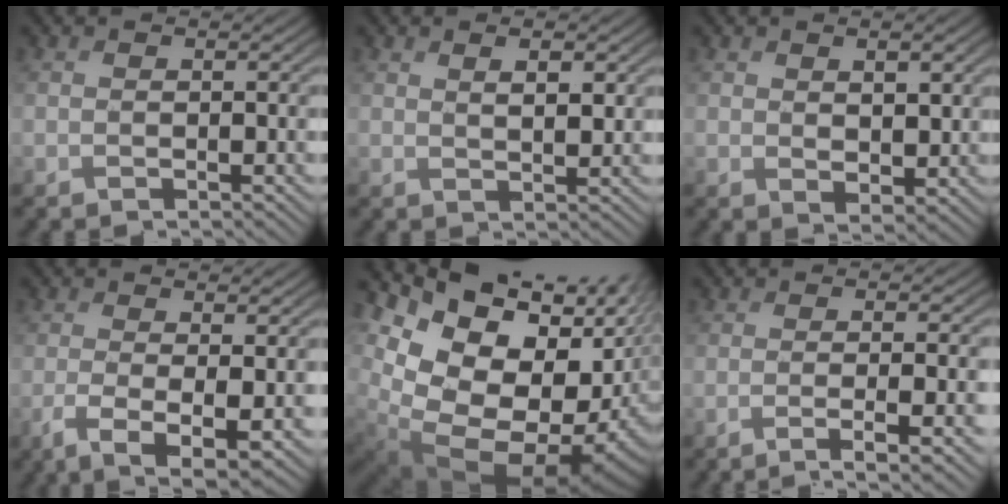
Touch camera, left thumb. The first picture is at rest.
{"total": 2.6, "force": [1.2, 1.0, 2.1], "torque": [-0.036, -0.006, 0.023]}
{"total": 3.8, "force": [1.3, 2.3, 2.7], "torque": [-0.053, -0.009, 0.025]}
{"total": 5.4, "force": [-1.6, 1.3, 5.0], "torque": [-0.090, -0.010, -0.029]}
{"total": 19.3, "force": [-3.0, 14.9, 11.8], "torque": [-0.211, -0.029, -0.023]}
{"total": 5.7, "force": [-1.8, 1.3, 5.2], "torque": [-0.064, -0.003, -0.035]}